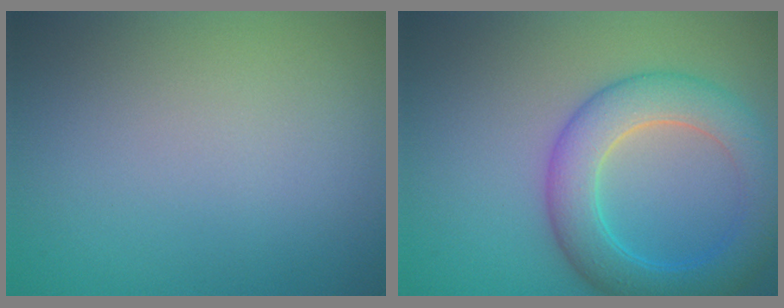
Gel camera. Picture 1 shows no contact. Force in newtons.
{"total": 5.9, "press": 5.9, "slide": 0.1}